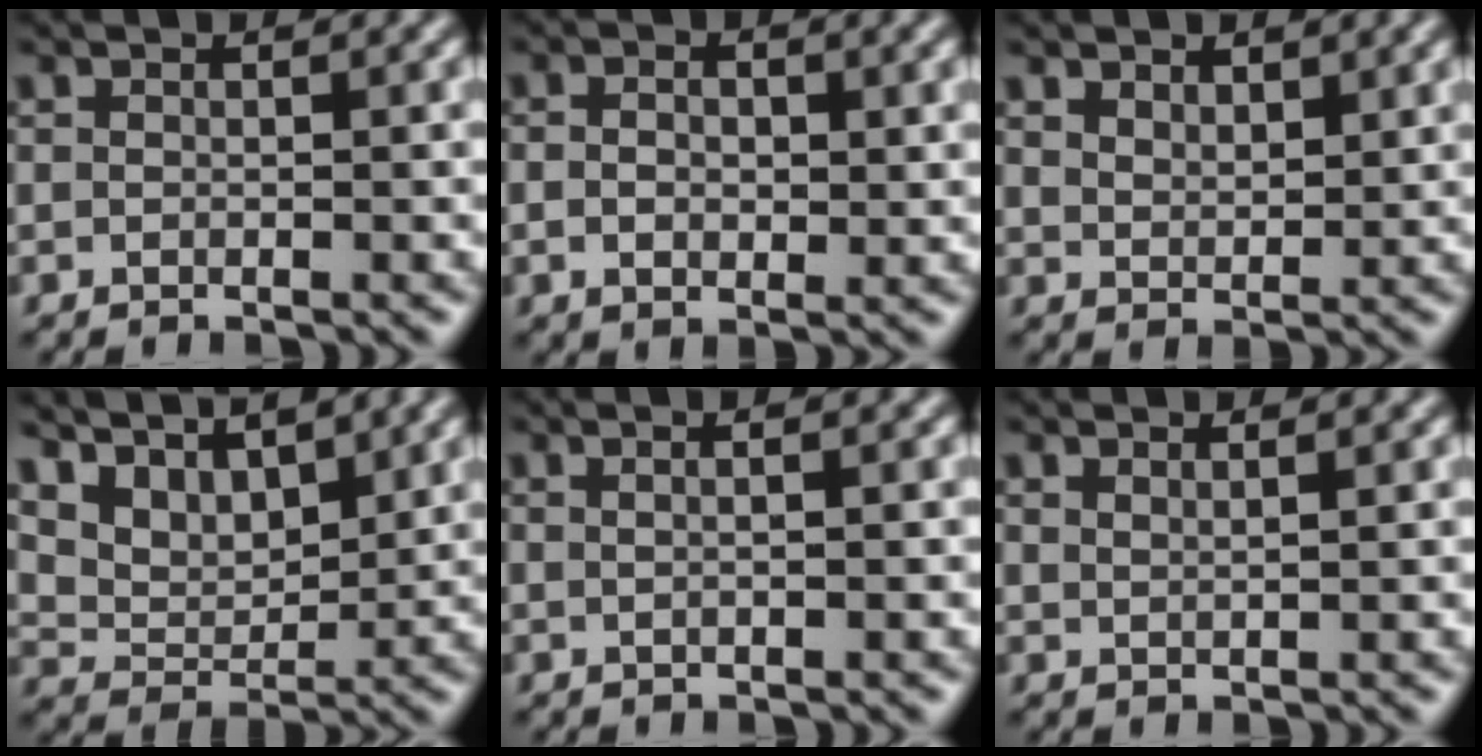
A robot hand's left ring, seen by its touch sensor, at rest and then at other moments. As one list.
[{"total": 2.4, "force": [0.2, 1.5, 1.9], "torque": [-0.036, 0.001, 0.001]}, {"total": 2.2, "force": [1.8, 1.1, 0.8], "torque": [-0.021, -0.002, 0.032]}, {"total": 7.2, "force": [5.6, 3.4, 3.0], "torque": [-0.089, -0.002, 0.106]}, {"total": 3.2, "force": [1.4, 1.5, 2.4], "torque": [-0.016, 0.026, -0.011]}, {"total": 0.8, "force": [0.8, 0.1, 0.3], "torque": [-0.005, 0.001, 0.014]}]